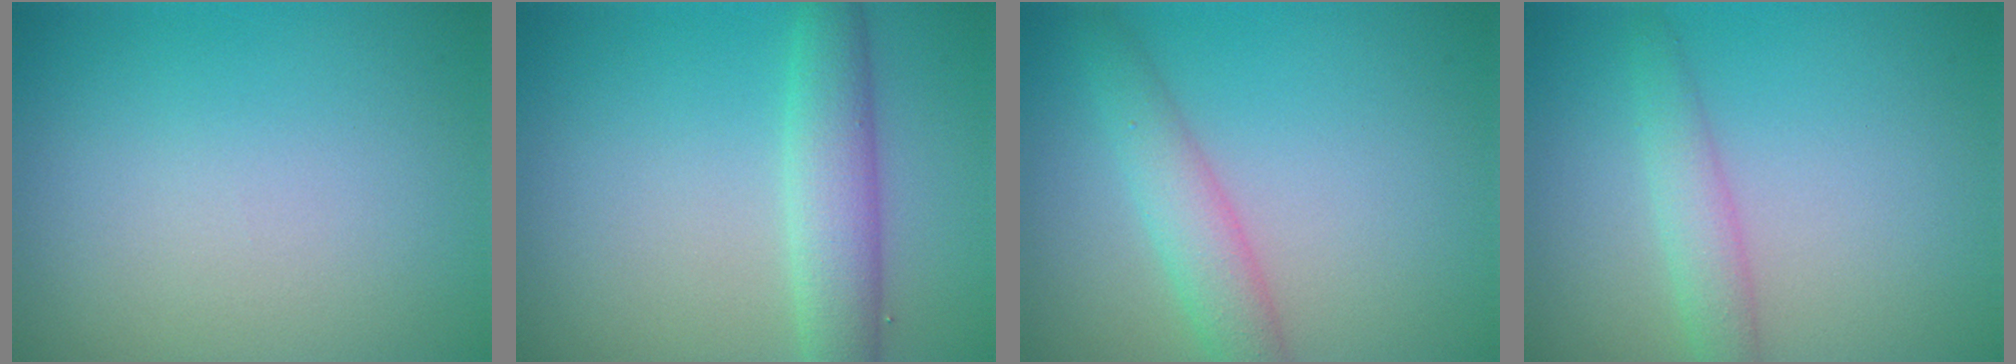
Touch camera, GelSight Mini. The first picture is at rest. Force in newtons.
{"total": 3.8, "press": 3.8, "slide": 0.1}
{"total": 3.1, "press": 3.1, "slide": 0.1}
{"total": 2.3, "press": 2.3, "slide": 0.0}